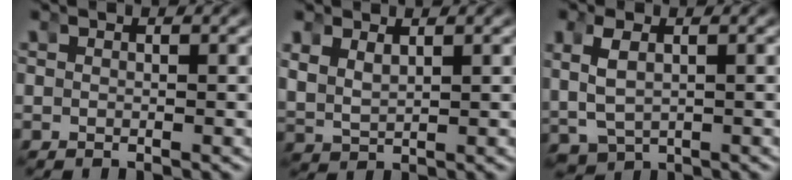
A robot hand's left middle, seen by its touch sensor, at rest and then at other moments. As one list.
[{"total": 3.9, "force": [0.6, 3.4, 1.7], "torque": [-0.074, -0.016, 0.019]}, {"total": 6.2, "force": [-1.0, 5.3, 3.1], "torque": [-0.097, -0.031, -0.002]}]